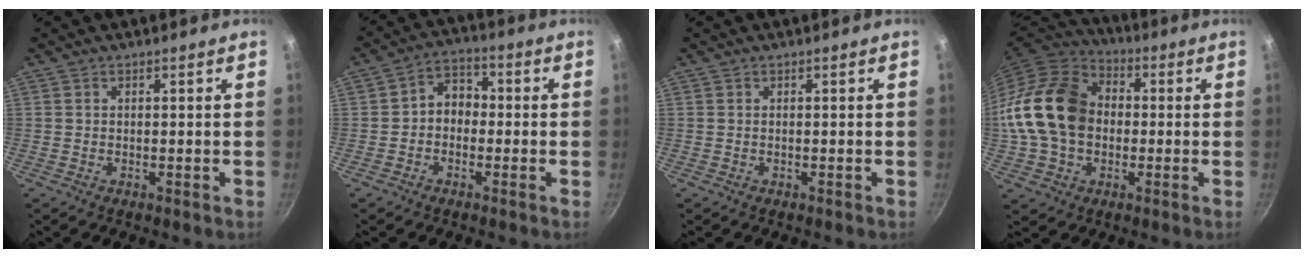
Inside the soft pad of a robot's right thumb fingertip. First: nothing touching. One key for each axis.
{"total": 5.8, "fx": -0.8, "fy": 4.6, "fz": 3.4, "tx": -0.022, "ty": 0.024, "tz": -0.028}
{"total": 0.0}
{"total": 19.3, "fx": -0.2, "fy": 14.6, "fz": 12.6, "tx": -0.217, "ty": 0.035, "tz": -0.013}